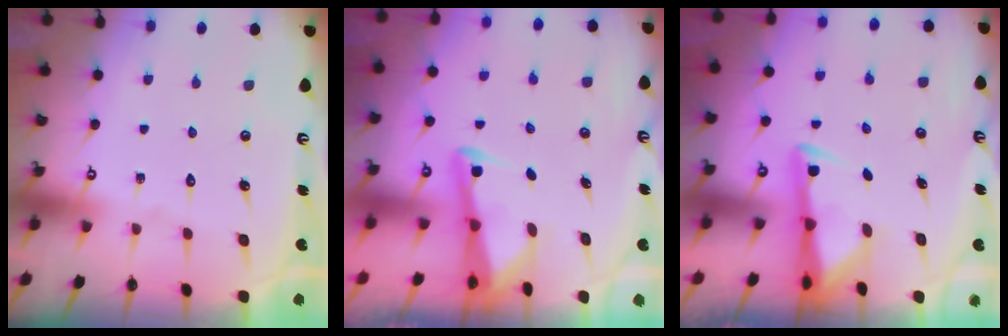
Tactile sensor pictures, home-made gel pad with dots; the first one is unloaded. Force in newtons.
{"total": 2.9, "press": 2.9, "slide": 0.4}
{"total": 2.8, "press": 2.8, "slide": 0.5}